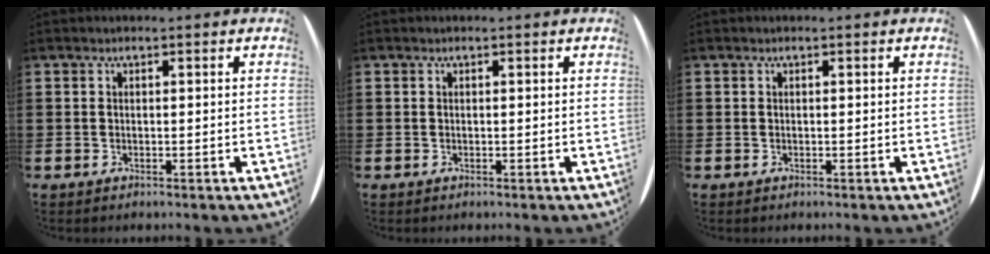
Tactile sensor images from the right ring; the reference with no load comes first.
{"total": 0.0}
{"total": 0.0}